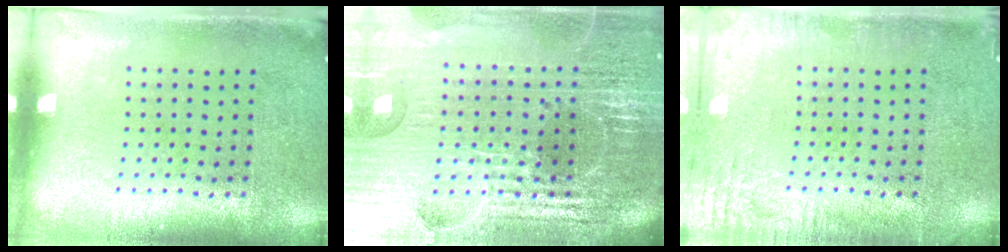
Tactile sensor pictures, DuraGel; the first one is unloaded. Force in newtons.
{"total": 6.8, "press": 5.9, "slide": 3.4}
{"total": 2.7, "press": 2.7, "slide": 0.2}